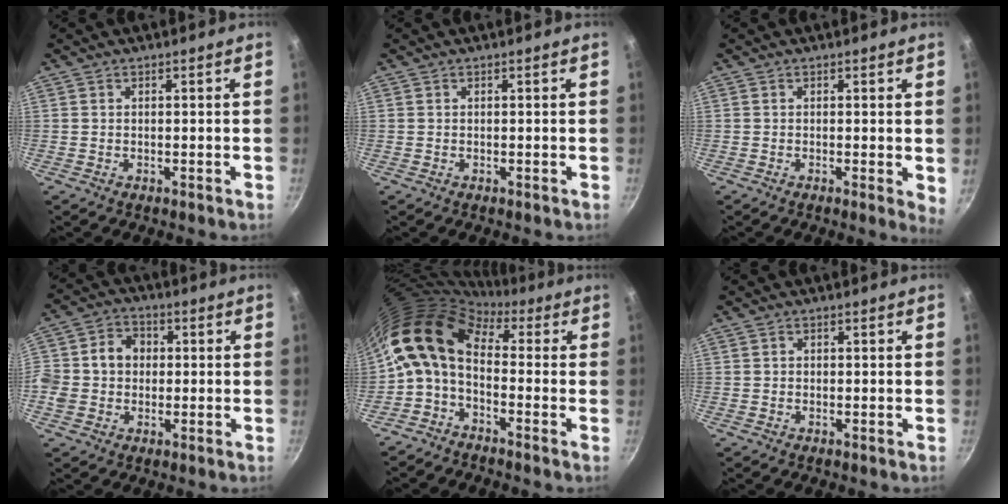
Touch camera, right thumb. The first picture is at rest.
{"total": 0.0}
{"total": 2.8, "force": [0.2, 0.8, 2.7], "torque": [-0.028, -0.007, -0.001]}
{"total": 9.5, "force": [0.5, 8.2, 4.7], "torque": [-0.058, 0.014, -0.009]}
{"total": 11.8, "force": [0.1, 7.4, 9.2], "torque": [-0.171, 0.030, -0.021]}
{"total": 0.8, "force": [0.0, 0.8, 0.3], "torque": [-0.002, 0.004, -0.001]}